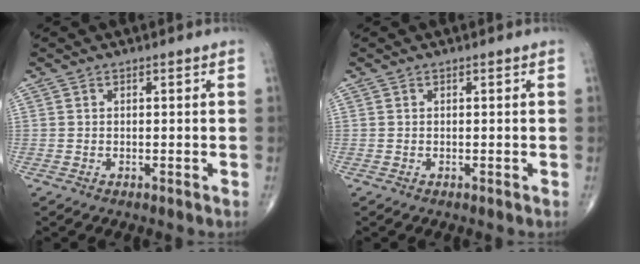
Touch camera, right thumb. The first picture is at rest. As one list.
[{"total": 0.0}]